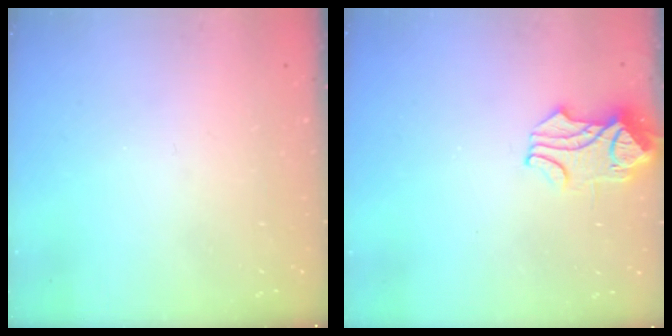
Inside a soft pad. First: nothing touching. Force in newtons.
{"total": 1.2, "press": 0.0, "slide": 1.2}